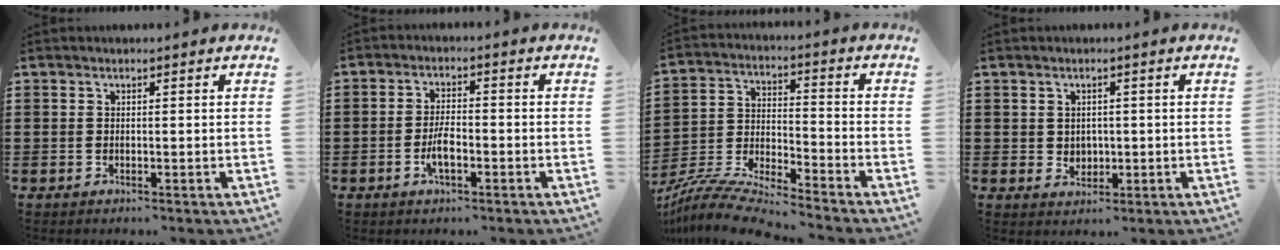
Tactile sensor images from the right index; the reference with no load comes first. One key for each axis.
{"total": 4.2, "fx": -1.7, "fy": 1.5, "fz": 3.5, "tx": -0.073, "ty": 0.001, "tz": -0.034}
{"total": 8.5, "fx": -8.1, "fy": 0.1, "fz": 2.5, "tx": -0.067, "ty": -0.004, "tz": -0.166}
{"total": 2.0, "fx": 0.4, "fy": 1.9, "fz": 0.6, "tx": -0.018, "ty": 0.010, "tz": 0.006}